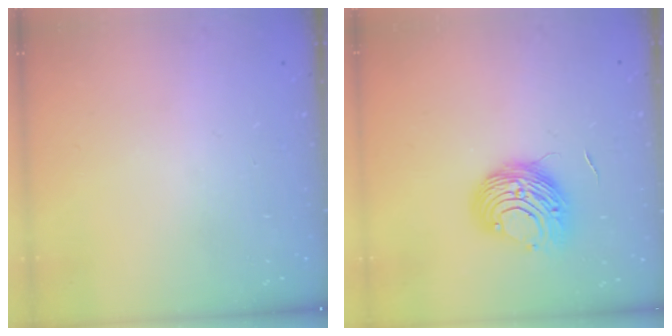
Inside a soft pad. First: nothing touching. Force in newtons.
{"total": 9.7, "press": 9.6, "slide": 0.6}